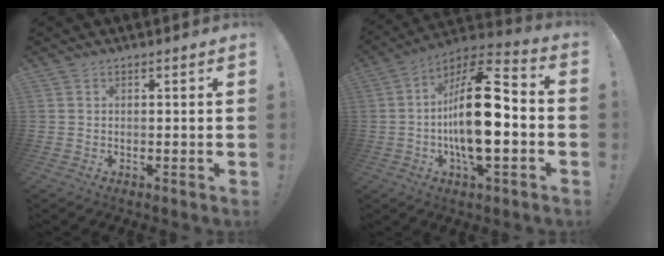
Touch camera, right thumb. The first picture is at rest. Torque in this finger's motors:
{"motor_torque": [2.47, 2.54, 0.35, 0.00, 0.63]}